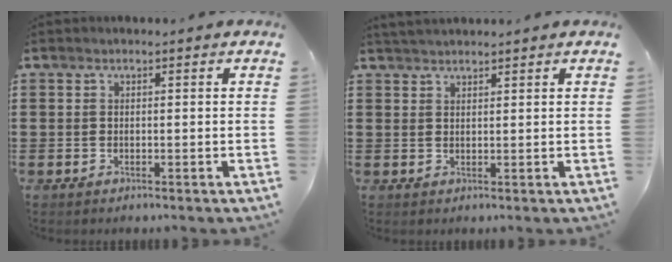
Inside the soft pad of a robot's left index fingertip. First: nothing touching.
{"total": 1.6, "force": [1.6, 0.1, 0.2], "torque": [-0.007, 0.002, 0.032]}